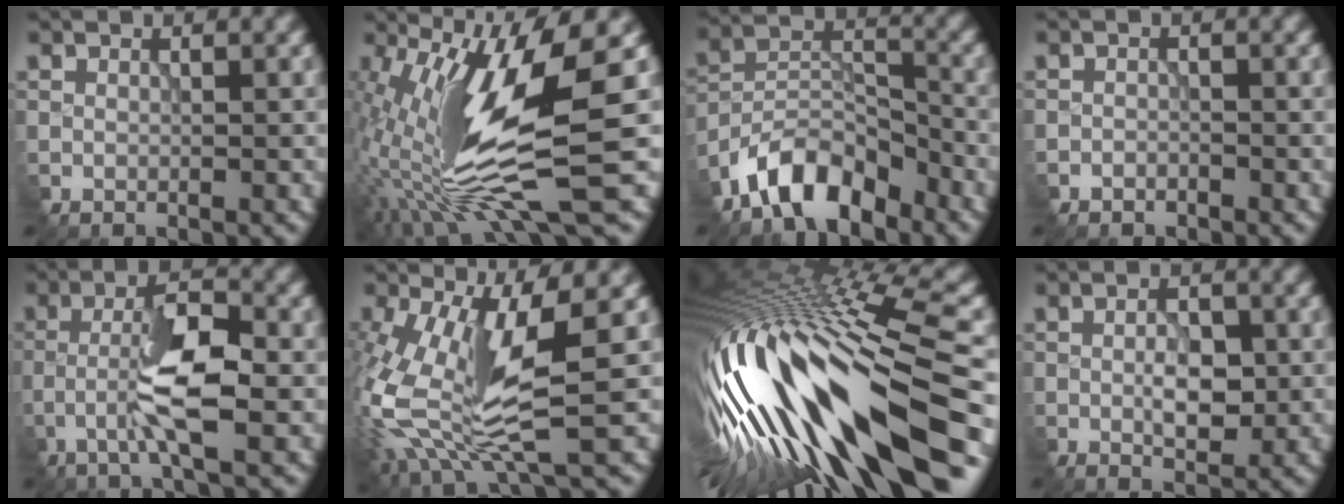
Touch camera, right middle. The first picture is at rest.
{"total": 12.8, "force": [-1.4, 3.1, 12.4], "torque": [-0.254, -0.018, -0.015]}
{"total": 7.3, "force": [-5.6, 3.2, 3.4], "torque": [-0.052, 0.007, -0.112]}
{"total": 1.0, "force": [-0.9, 0.5, -0.1], "torque": [0.002, -0.001, -0.017]}
{"total": 5.6, "force": [-1.9, 1.1, 5.2], "torque": [-0.105, 0.012, -0.041]}
{"total": 10.8, "force": [-1.2, 3.9, 10.0], "torque": [-0.224, -0.025, -0.011]}
{"total": 17.9, "force": [-4.2, 4.3, 16.9], "torque": [-0.306, 0.011, -0.072]}
{"total": 3.1, "force": [-0.4, 1.7, 2.6], "torque": [-0.046, -0.001, -0.003]}